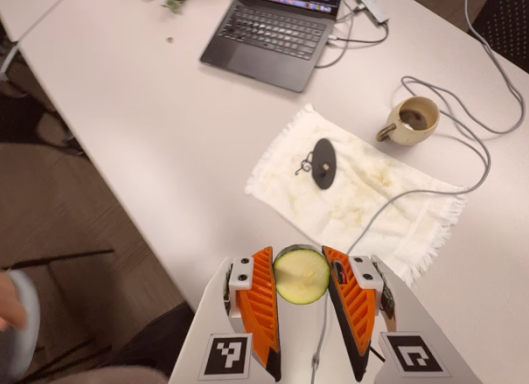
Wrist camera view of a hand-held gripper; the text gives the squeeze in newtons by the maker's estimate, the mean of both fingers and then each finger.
{"total": 9.0, "left": 8.6, "right": 9.3}